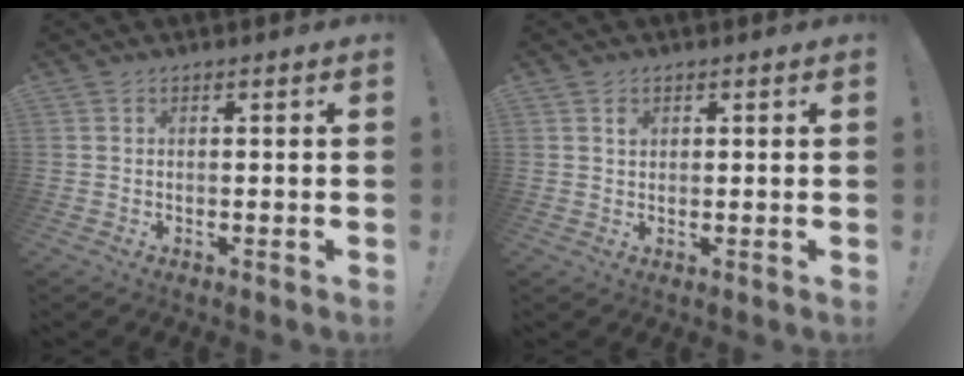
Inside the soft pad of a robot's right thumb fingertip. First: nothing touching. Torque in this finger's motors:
{"motor_torque": [0.01, -0.32, -0.10, 0.12, 0.00]}